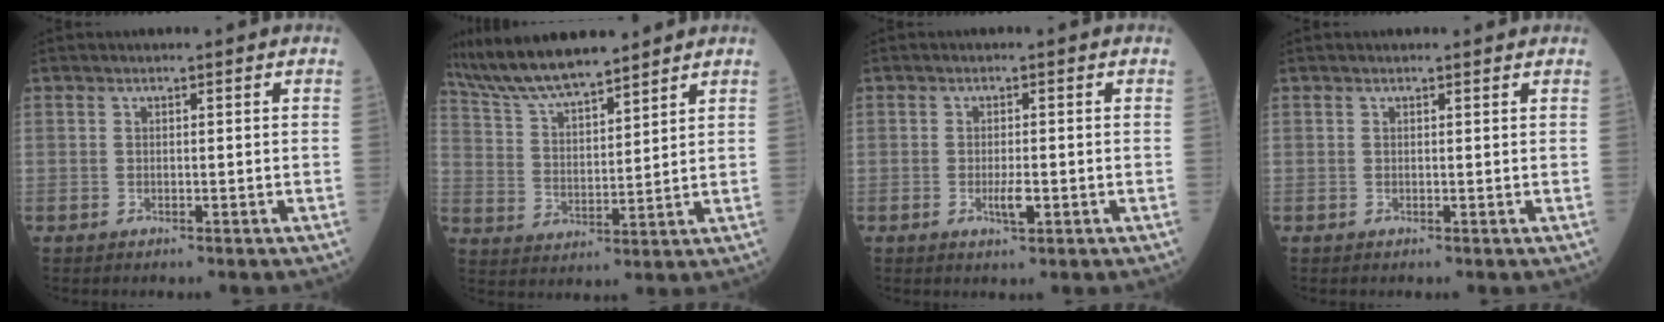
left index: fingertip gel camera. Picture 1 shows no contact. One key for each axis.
{"total": 12.1, "fx": 10.9, "fy": 1.9, "fz": 5.1, "tx": -0.104, "ty": 0.011, "tz": 0.206}
{"total": 2.4, "fx": -0.8, "fy": 0.5, "fz": 2.2, "tx": -0.044, "ty": -0.002, "tz": -0.010}
{"total": 1.5, "fx": 1.4, "fy": 0.3, "fz": 0.4, "tx": -0.009, "ty": 0.010, "tz": 0.014}